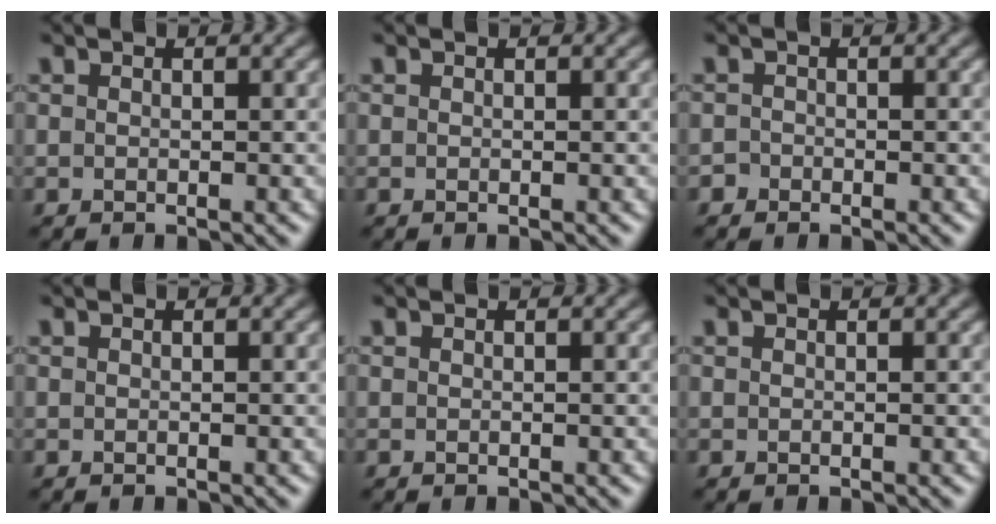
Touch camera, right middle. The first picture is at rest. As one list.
[{"total": 0.0}, {"total": 0.7, "force": [-0.5, 0.5, 0.0], "torque": [0.004, 0.000, -0.011]}, {"total": 0.0}, {"total": 0.0}, {"total": 0.0}]